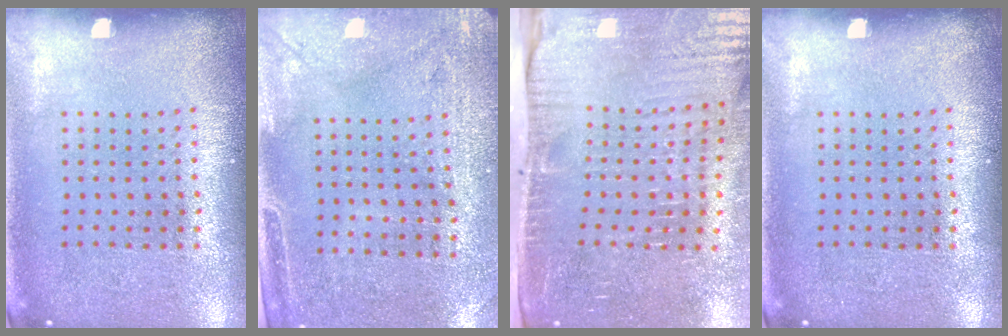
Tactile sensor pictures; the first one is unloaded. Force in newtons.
{"total": 3.0, "press": 2.3, "slide": 1.8}
{"total": 4.8, "press": 4.1, "slide": 2.4}
{"total": 0.0}